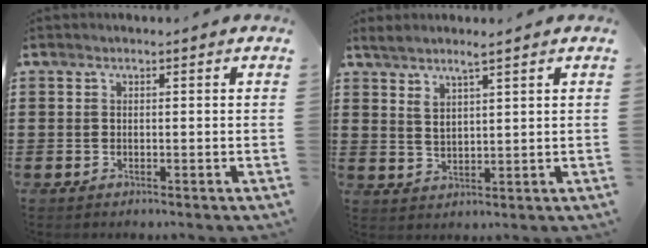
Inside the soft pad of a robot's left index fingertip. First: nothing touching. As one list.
[{"total": 2.8, "force": [2.1, 0.2, 1.8], "torque": [-0.039, 0.004, 0.038]}]